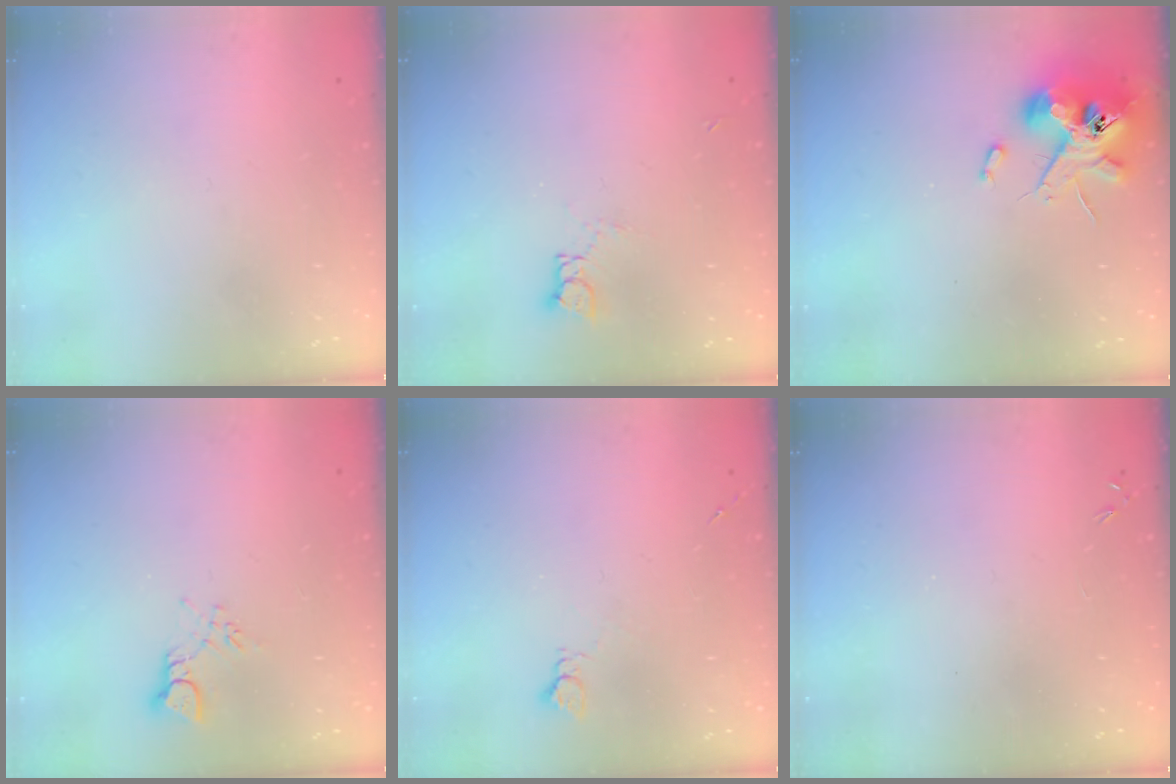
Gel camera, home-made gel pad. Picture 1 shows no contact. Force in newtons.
{"total": 3.6, "press": 3.5, "slide": 0.2}
{"total": 13.4, "press": 13.2, "slide": 1.8}
{"total": 2.7, "press": 2.7, "slide": 0.4}
{"total": 2.6, "press": 2.5, "slide": 0.4}
{"total": 0.0}